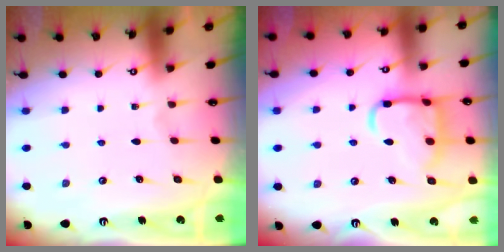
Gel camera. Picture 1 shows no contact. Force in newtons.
{"total": 13.5, "press": 13.5, "slide": 1.3}